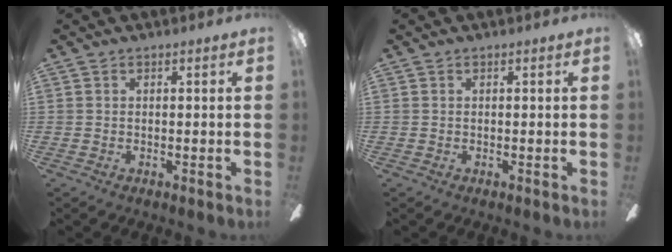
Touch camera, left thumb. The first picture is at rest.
{"total": 0.0}